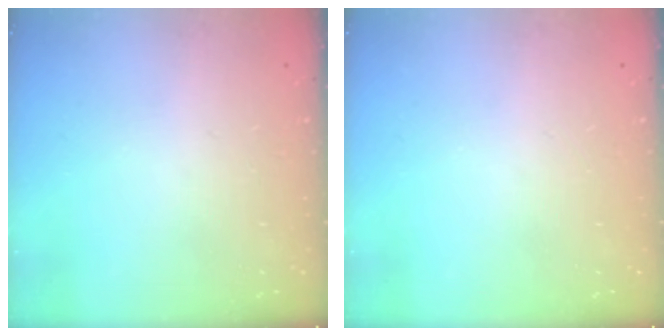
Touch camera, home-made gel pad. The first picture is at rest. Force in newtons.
{"total": 0.0}